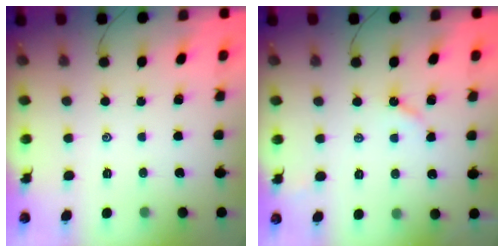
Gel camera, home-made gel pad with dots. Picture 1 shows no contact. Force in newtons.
{"total": 2.6, "press": 2.6, "slide": 0.4}